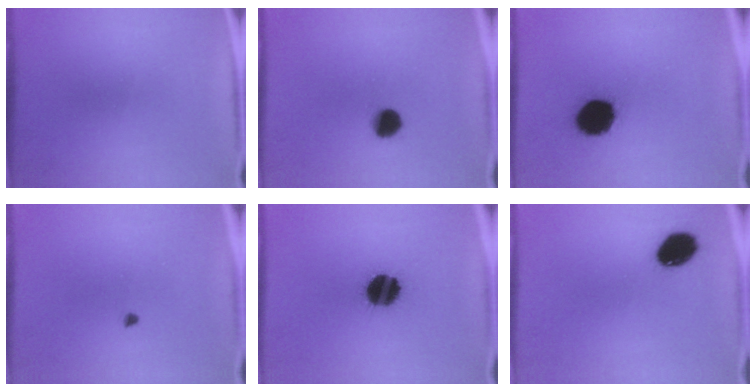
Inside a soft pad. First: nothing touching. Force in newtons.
{"total": 5.6}
{"total": 14.5}
{"total": 0.7}
{"total": 13.7}
{"total": 9.5}